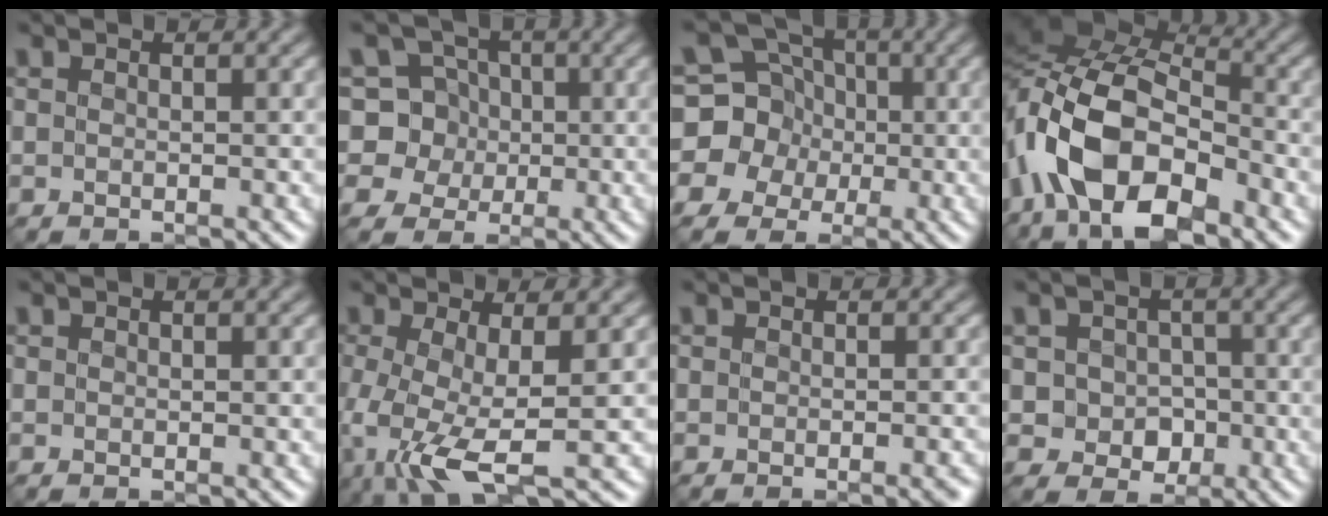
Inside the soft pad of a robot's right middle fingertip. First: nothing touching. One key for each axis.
{"total": 6.9, "fx": 1.3, "fy": 6.5, "fz": 2.0, "tx": -0.028, "ty": 0.024, "tz": 0.007}
{"total": 8.3, "fx": -0.4, "fy": 7.9, "fz": 2.3, "tx": -0.064, "ty": 0.030, "tz": -0.039}
{"total": 14.8, "fx": -5.1, "fy": 8.9, "fz": 10.6, "tx": -0.228, "ty": 0.003, "tz": -0.099}
{"total": 0.0}
{"total": 6.9, "fx": -2.2, "fy": 2.0, "fz": 6.2, "tx": -0.147, "ty": -0.021, "tz": -0.045}
{"total": 1.7, "fx": -1.0, "fy": 0.3, "fz": 1.3, "tx": -0.014, "ty": -0.005, "tz": -0.011}
{"total": 3.3, "fx": -0.4, "fy": 2.9, "fz": 1.3, "tx": -0.007, "ty": -0.007, "tz": -0.013}